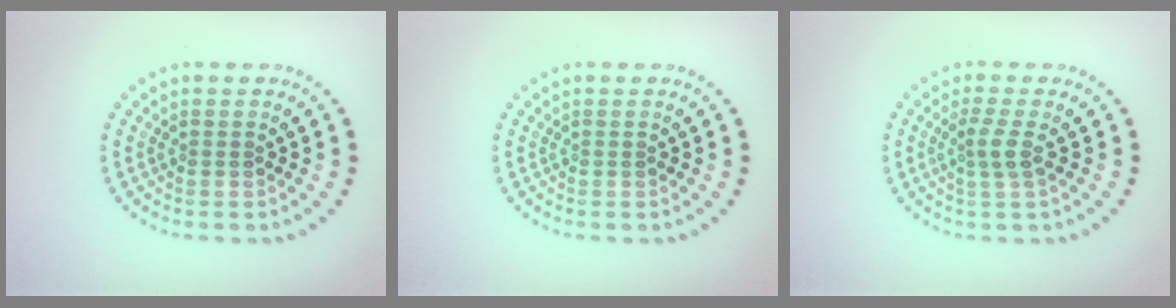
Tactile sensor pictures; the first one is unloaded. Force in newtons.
{"total": 0.0}
{"total": 2.1, "press": 1.7, "slide": 1.2}